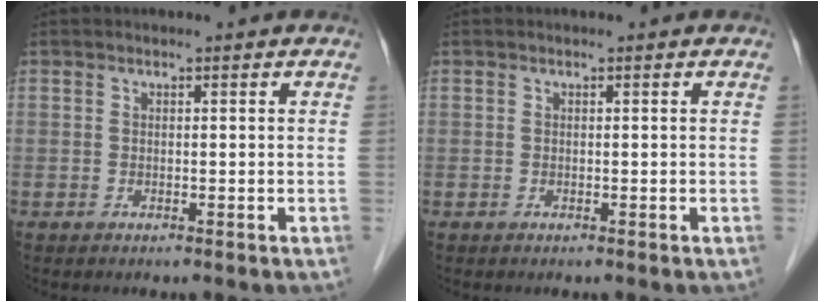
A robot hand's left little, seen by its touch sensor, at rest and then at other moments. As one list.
[{"total": 0.0}]